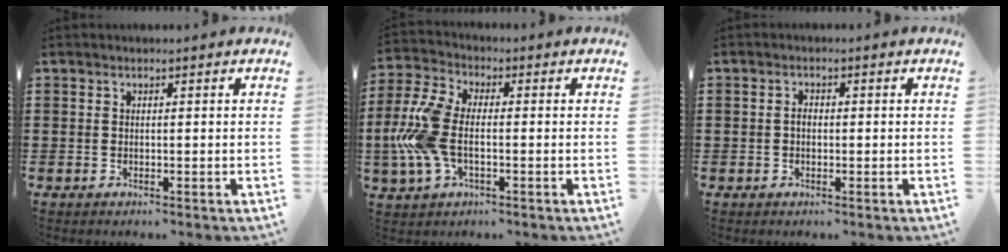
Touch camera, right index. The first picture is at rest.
{"total": 9.7, "force": [-1.3, 5.2, 8.1], "torque": [-0.202, -0.009, -0.029]}
{"total": 1.3, "force": [-0.3, 0.8, 1.0], "torque": [-0.021, 0.002, -0.006]}